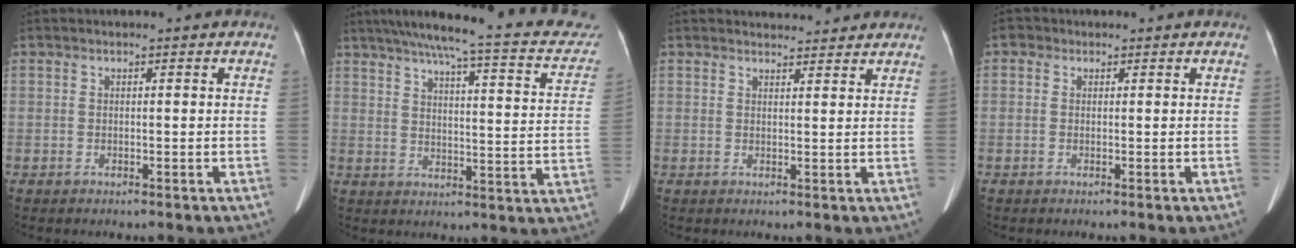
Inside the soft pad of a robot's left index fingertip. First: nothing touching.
{"total": 25.0, "force": [21.1, 4.0, 12.8], "torque": [-0.179, -0.008, 0.248]}
{"total": 4.3, "force": [4.2, 0.9, 0.6], "torque": [-0.010, 0.008, 0.048]}
{"total": 1.1, "force": [0.4, 1.0, 0.2], "torque": [0.001, 0.005, 0.002]}